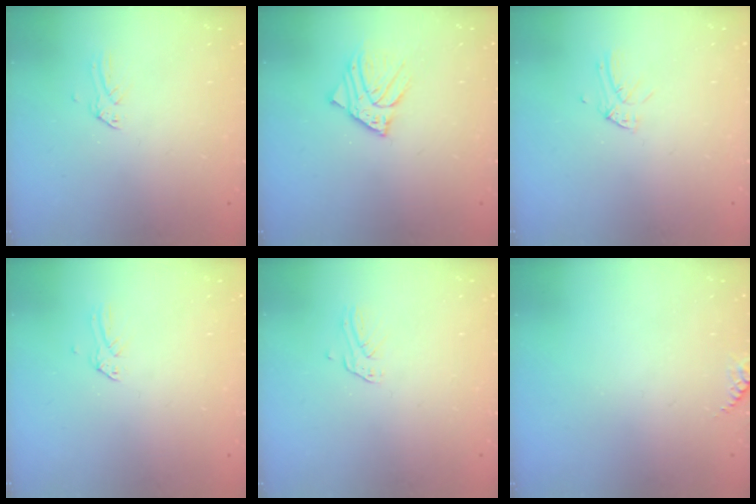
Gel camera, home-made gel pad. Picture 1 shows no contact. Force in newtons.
{"total": 5.5, "press": 5.5, "slide": 0.6}
{"total": 3.0, "press": 3.0, "slide": 0.3}
{"total": 0.0}
{"total": 2.6, "press": 2.6, "slide": 0.2}
{"total": 5.8, "press": 5.7, "slide": 0.7}